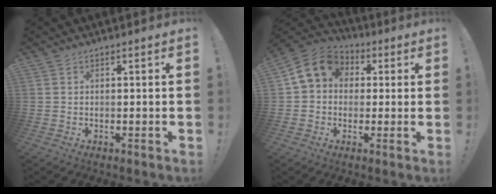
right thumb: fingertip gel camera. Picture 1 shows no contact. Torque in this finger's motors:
{"motor_torque": [1.39, 1.33, 0.42, -0.38, 0.03]}